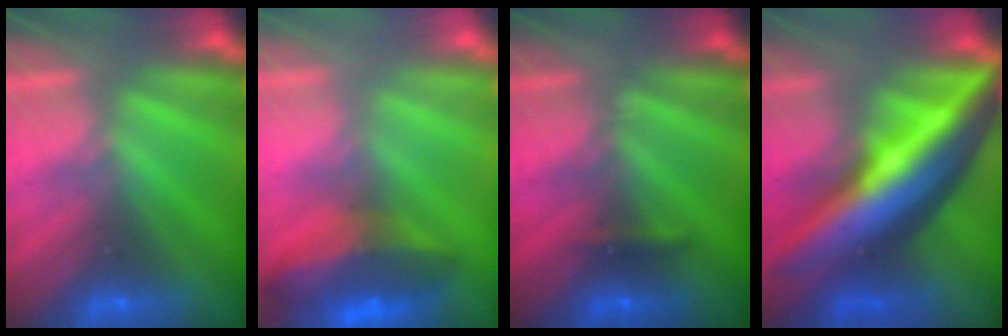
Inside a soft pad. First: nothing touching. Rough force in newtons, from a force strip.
{"total": 8.2}
{"total": 3.5}
{"total": 6.8}